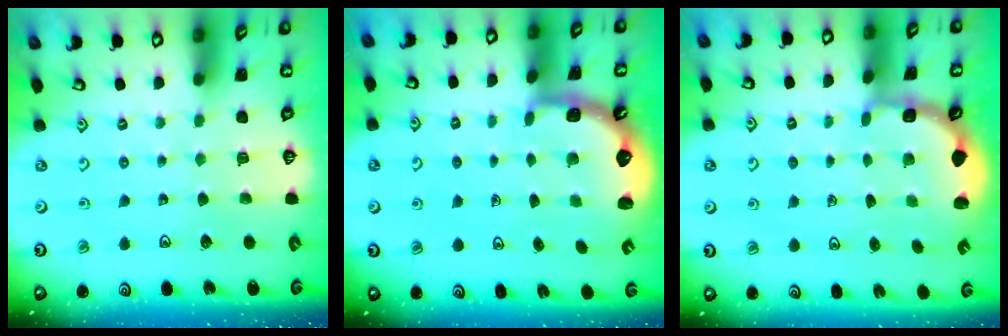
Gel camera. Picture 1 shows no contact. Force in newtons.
{"total": 2.3, "press": 2.0, "slide": 1.2}
{"total": 2.5, "press": 1.9, "slide": 1.6}